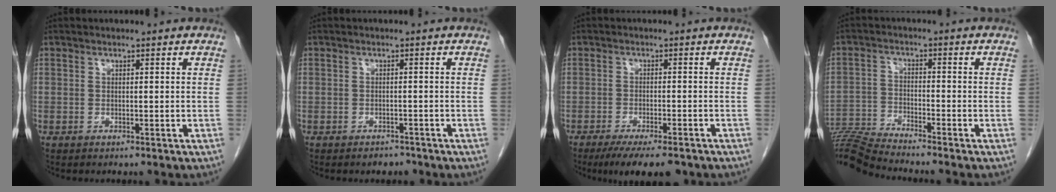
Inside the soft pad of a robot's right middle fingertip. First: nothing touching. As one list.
[{"total": 1.5, "force": [-1.2, 0.8, 0.3], "torque": [-0.006, 0.001, -0.016]}, {"total": 9.2, "force": [-7.1, 2.0, 5.5], "torque": [-0.074, -0.013, -0.104]}, {"total": 9.5, "force": [-9.2, -1.8, 2.0], "torque": [-0.041, -0.009, -0.174]}]